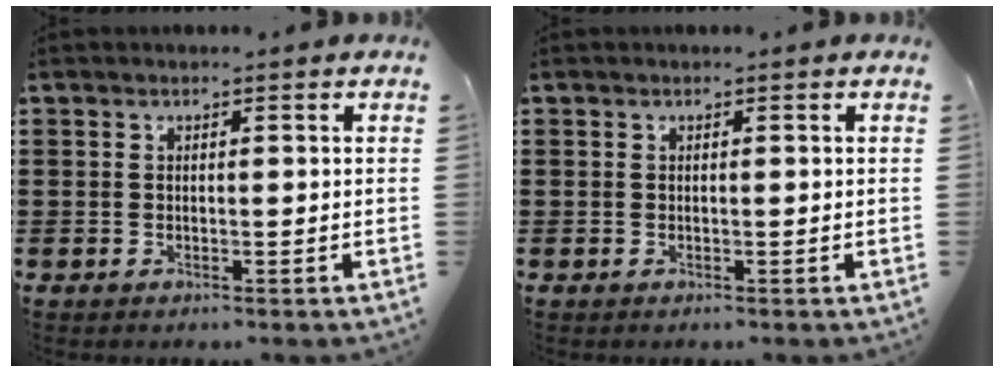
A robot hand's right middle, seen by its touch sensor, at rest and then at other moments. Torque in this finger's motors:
{"motor_torque": [1.03, -1.11, 0.00, 0.02]}